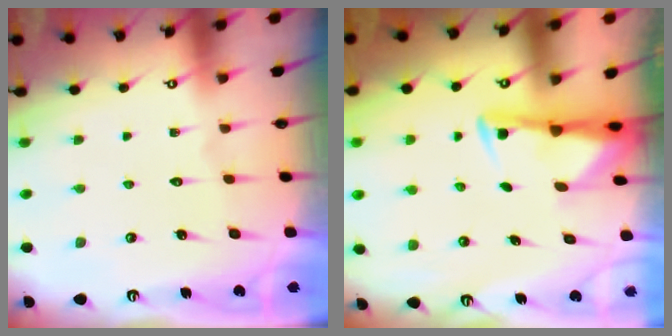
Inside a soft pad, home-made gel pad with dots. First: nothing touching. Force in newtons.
{"total": 3.0, "press": 2.9, "slide": 0.6}